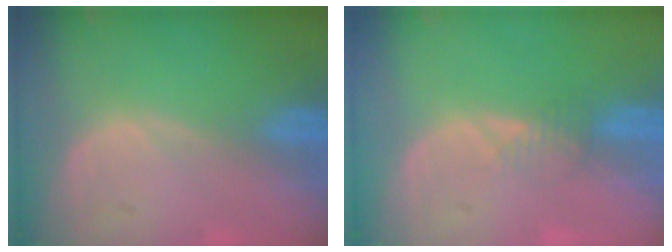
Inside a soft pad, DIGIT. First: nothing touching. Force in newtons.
{"total": 1.6, "press": 1.6, "slide": 0.2}